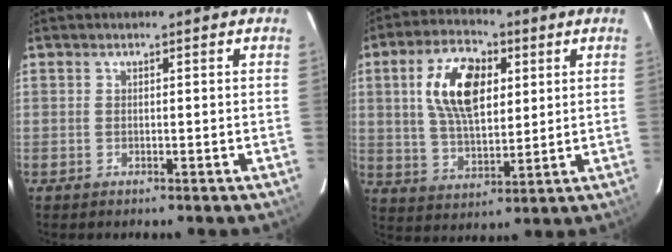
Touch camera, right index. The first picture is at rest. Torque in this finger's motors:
{"motor_torque": [1.28, 0.86, 0.36, 0.15]}